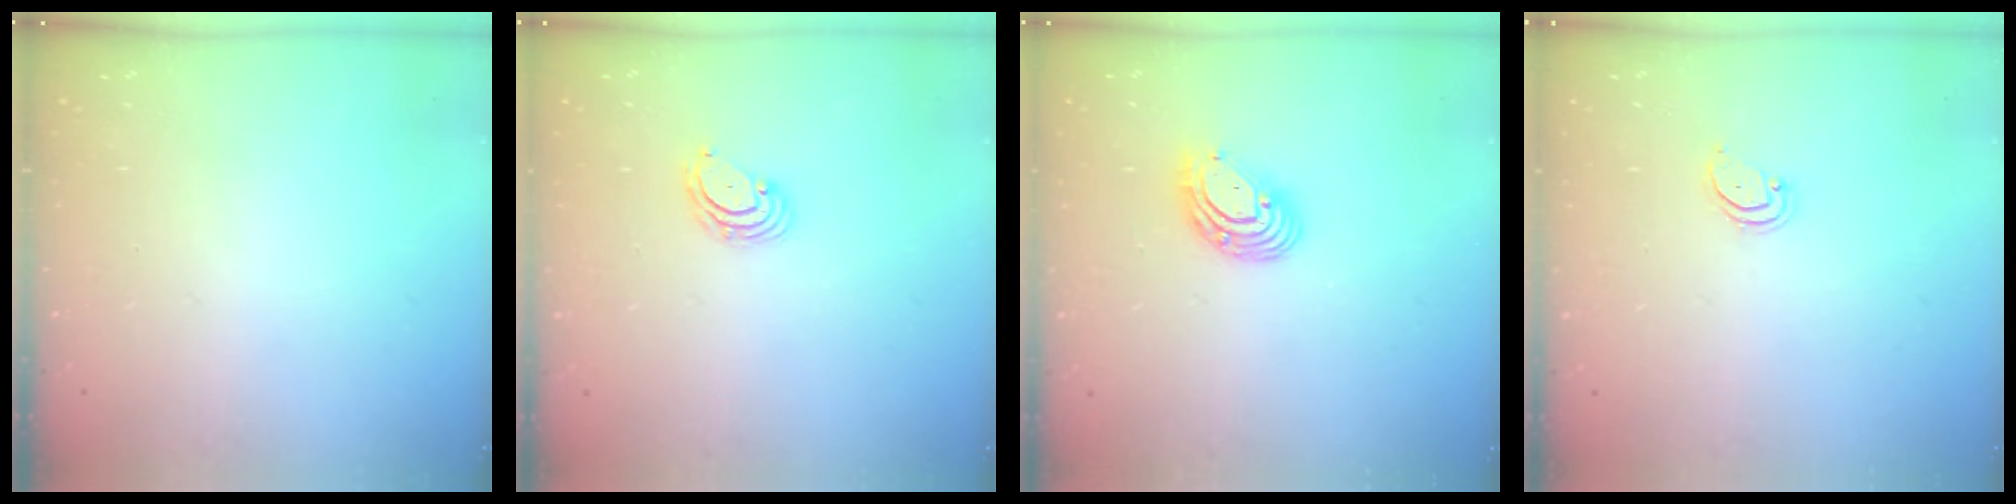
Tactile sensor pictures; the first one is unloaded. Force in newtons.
{"total": 2.8, "press": 2.8, "slide": 0.3}
{"total": 10.7, "press": 10.5, "slide": 2.2}
{"total": 2.6, "press": 2.6, "slide": 0.2}